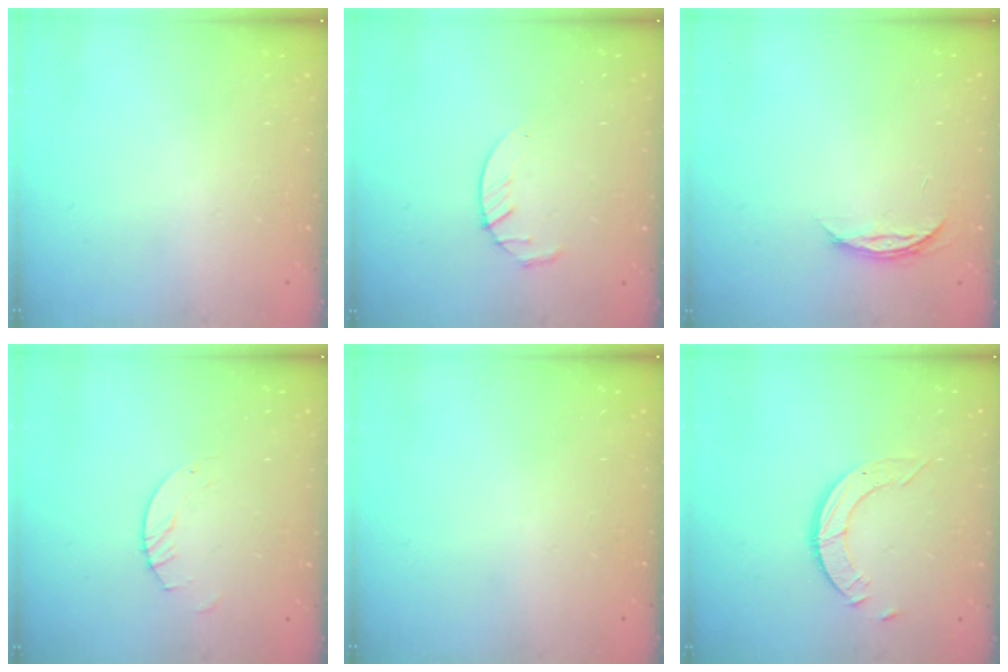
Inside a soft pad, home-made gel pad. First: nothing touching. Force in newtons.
{"total": 4.0, "press": 4.0, "slide": 0.6}
{"total": 4.2, "press": 4.1, "slide": 0.5}
{"total": 2.5, "press": 2.5, "slide": 0.1}
{"total": 0.0}
{"total": 3.7, "press": 3.6, "slide": 0.4}